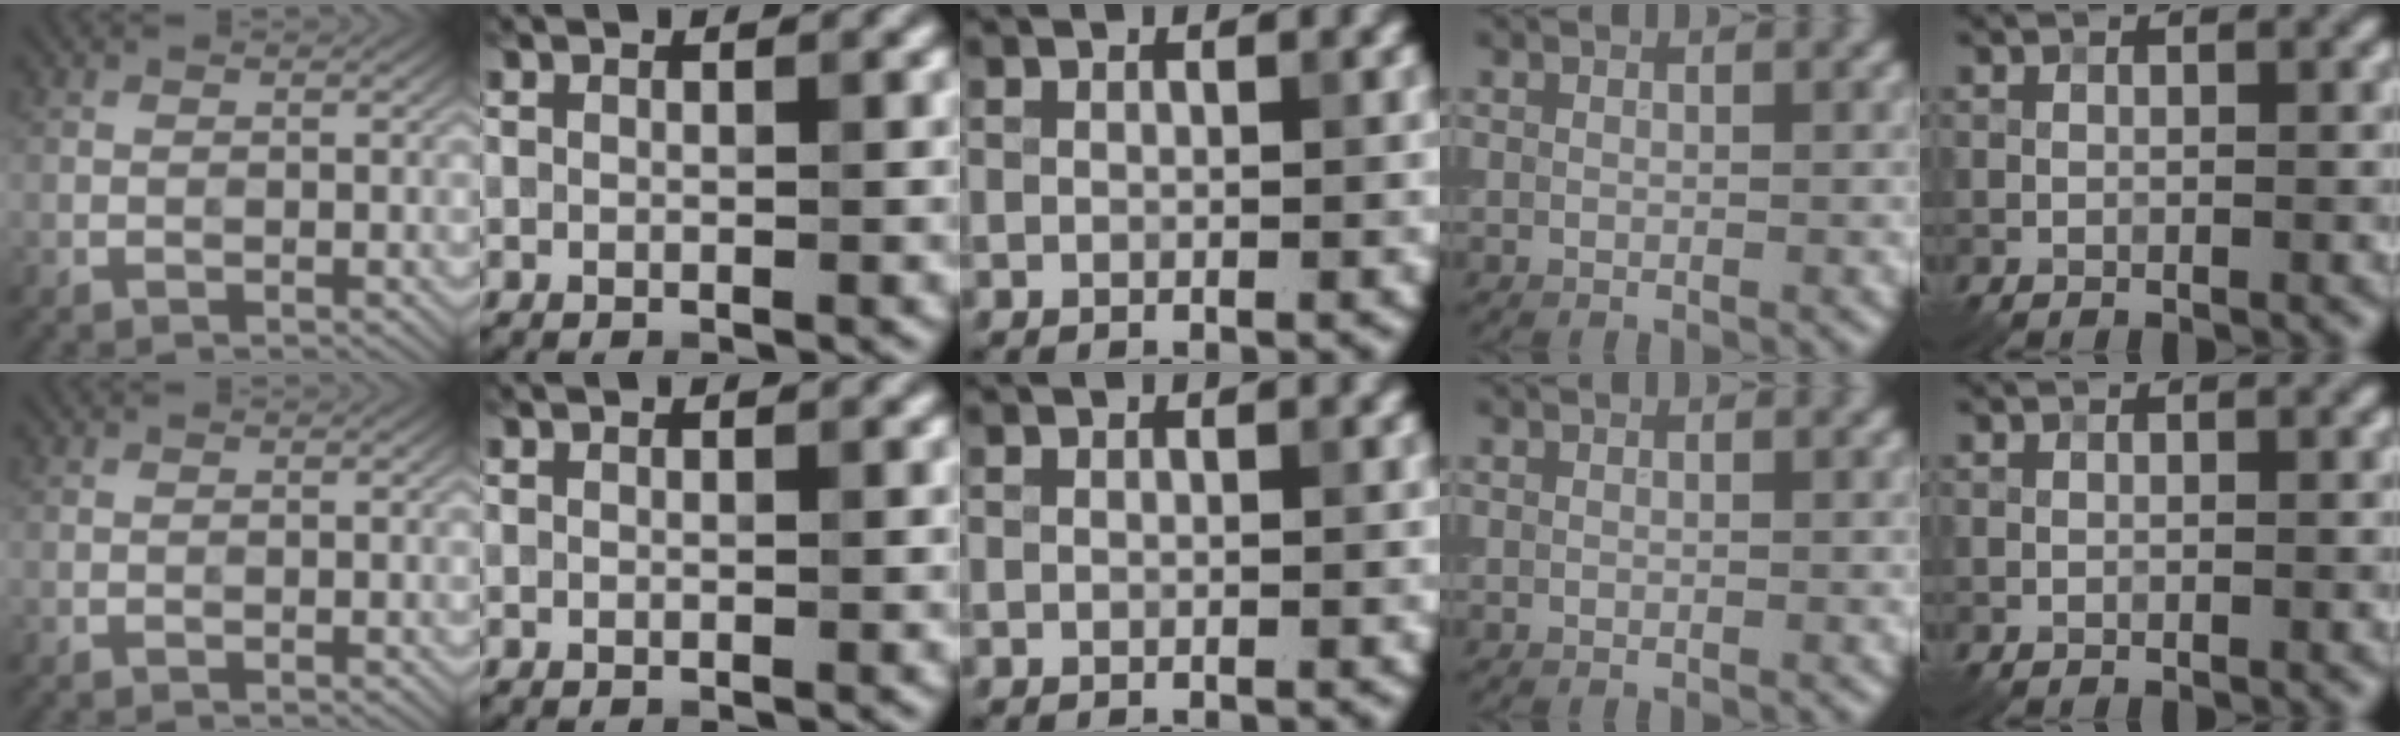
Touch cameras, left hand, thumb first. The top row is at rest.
{}